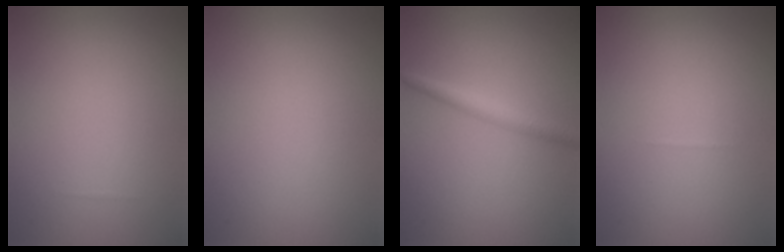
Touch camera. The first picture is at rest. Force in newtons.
{"total": 0.0}
{"total": 2.1, "press": 2.1, "slide": 0.1}
{"total": 0.0}